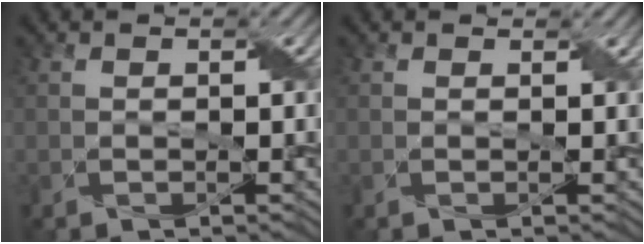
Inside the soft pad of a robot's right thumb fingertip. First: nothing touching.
{"total": 0.6, "force": [0.5, 0.2, 0.1], "torque": [-0.005, -0.002, 0.009]}